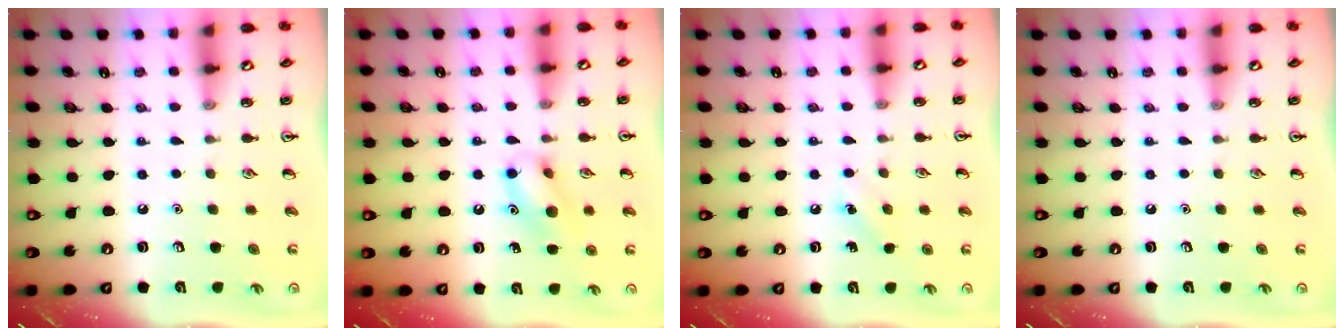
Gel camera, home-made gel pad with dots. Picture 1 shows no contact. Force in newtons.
{"total": 10.8, "press": 10.7, "slide": 1.8}
{"total": 5.4, "press": 5.2, "slide": 1.5}
{"total": 0.0}